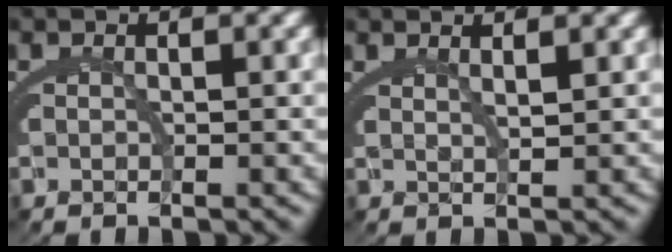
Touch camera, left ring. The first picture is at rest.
{"total": 2.1, "force": [1.7, -0.7, 0.9], "torque": [-0.006, 0.000, 0.033]}